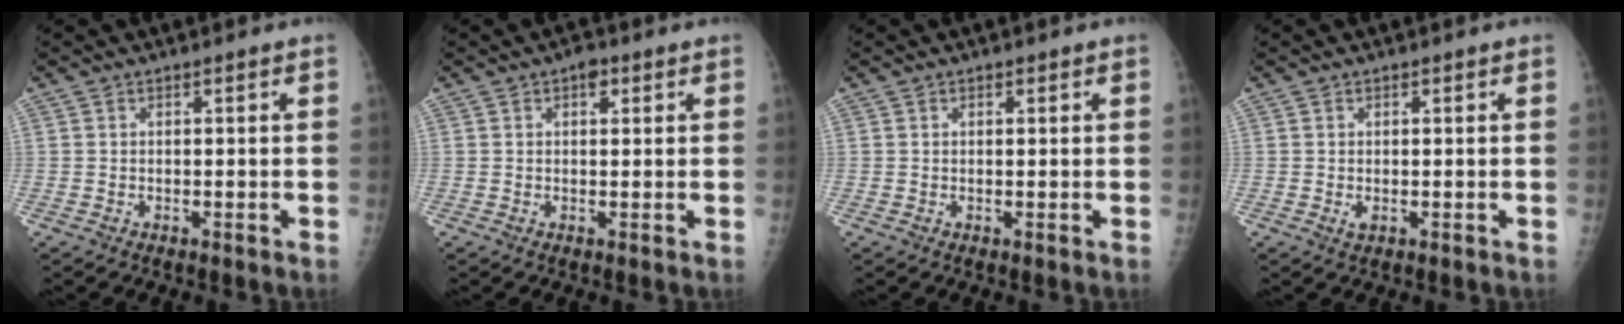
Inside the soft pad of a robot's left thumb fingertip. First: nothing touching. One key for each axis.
{"total": 2.3, "fx": 1.1, "fy": 1.4, "fz": 1.5, "tx": -0.010, "ty": -0.001, "tz": 0.012}
{"total": 0.5, "fx": 0.3, "fy": 0.4, "fz": 0.3, "tx": -0.003, "ty": -0.002, "tz": 0.003}
{"total": 1.2, "fx": 0.0, "fy": 0.7, "fz": 0.9, "tx": -0.014, "ty": -0.003, "tz": 0.001}